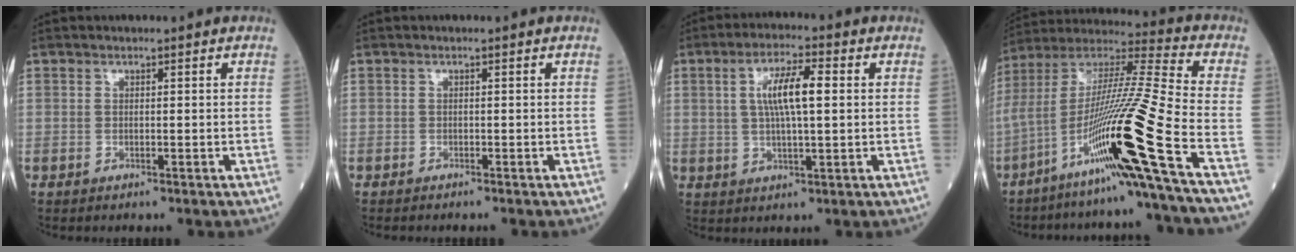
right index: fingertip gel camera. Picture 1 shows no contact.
{"total": 0.8, "force": [-0.8, -0.1, 0.2], "torque": [-0.002, -0.002, -0.014]}
{"total": 7.6, "force": [1.5, 1.4, 7.4], "torque": [-0.139, 0.012, 0.028]}
{"total": 23.2, "force": [-11.0, -2.4, 20.3], "torque": [-0.383, -0.023, -0.205]}